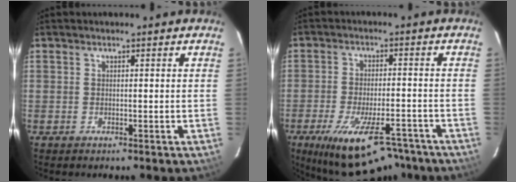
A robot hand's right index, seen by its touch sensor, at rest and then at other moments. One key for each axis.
{"total": 17.1, "fx": -12.4, "fy": 5.9, "fz": 10.2, "tx": -0.191, "ty": -0.035, "tz": -0.186}